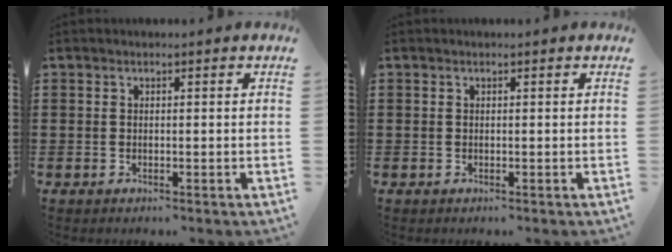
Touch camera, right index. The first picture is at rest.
{"total": 0.0}